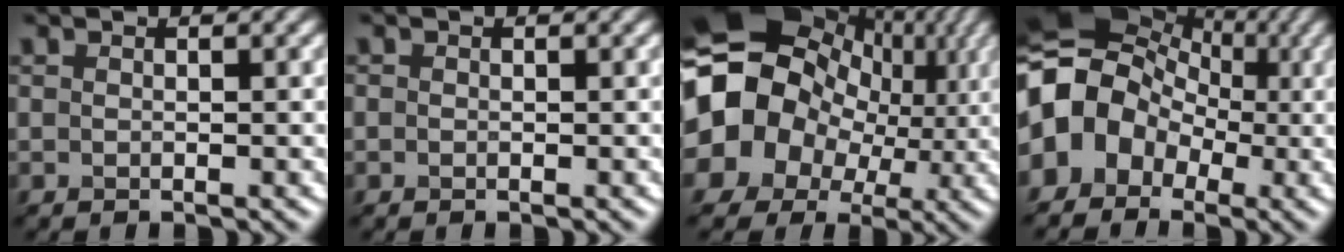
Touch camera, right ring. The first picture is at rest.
{"total": 0.0}
{"total": 17.9, "force": [2.8, 15.3, 8.8], "torque": [-0.196, 0.020, 0.053]}
{"total": 10.9, "force": [-0.7, 9.5, 5.2], "torque": [-0.099, 0.017, -0.026]}